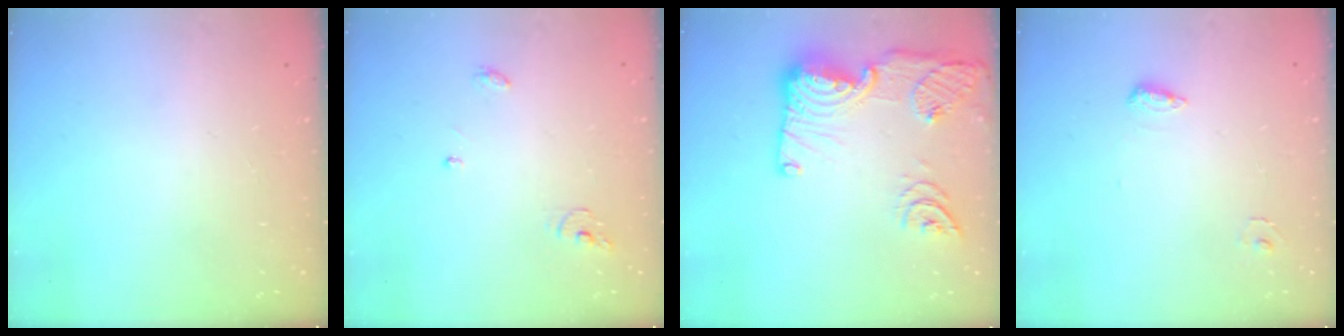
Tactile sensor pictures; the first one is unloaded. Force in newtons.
{"total": 3.9, "press": 3.9, "slide": 0.2}
{"total": 19.0, "press": 19.0, "slide": 1.5}
{"total": 6.2, "press": 6.0, "slide": 1.2}